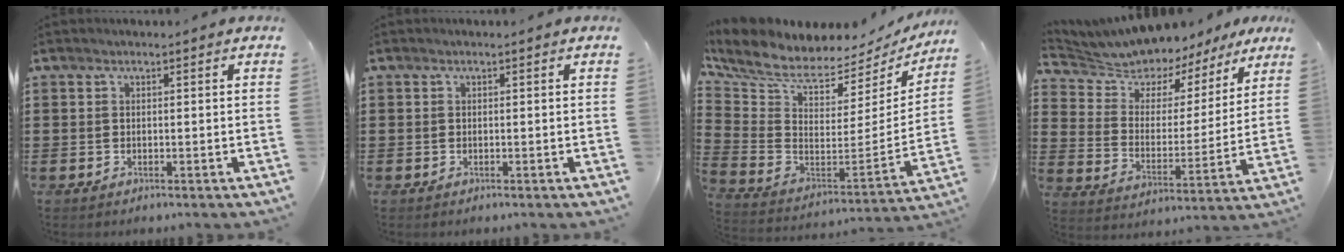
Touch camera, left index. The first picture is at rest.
{"total": 0.0}
{"total": 6.2, "force": [5.4, 1.7, 2.6], "torque": [-0.085, -0.055, 0.088]}
{"total": 6.3, "force": [6.1, 1.6, -0.1], "torque": [-0.041, -0.050, 0.106]}